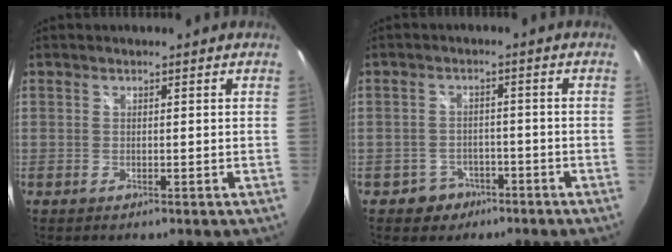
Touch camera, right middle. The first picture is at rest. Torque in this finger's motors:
{"motor_torque": [0.18, -0.19, 0.02, 0.01]}